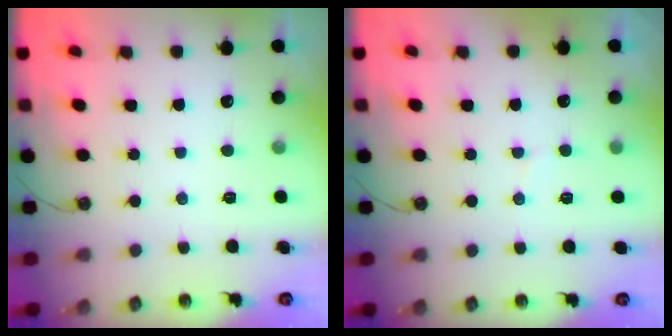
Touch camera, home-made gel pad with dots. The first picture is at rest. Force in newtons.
{"total": 2.7, "press": 2.4, "slide": 1.2}